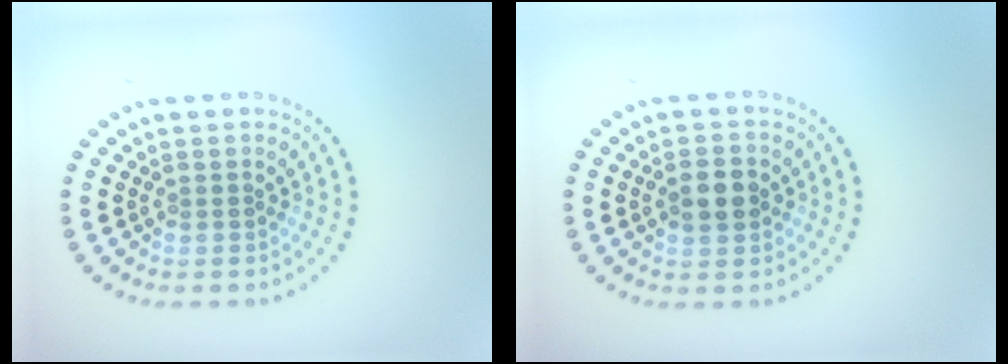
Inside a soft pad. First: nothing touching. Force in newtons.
{"total": 3.0, "press": 3.0, "slide": 0.1}